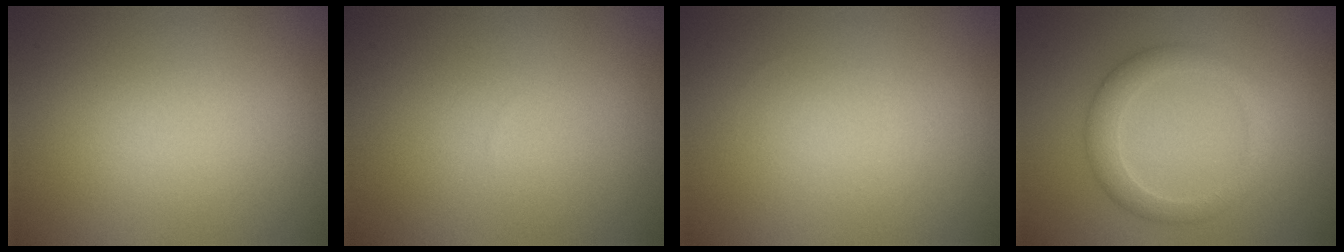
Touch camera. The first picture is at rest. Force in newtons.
{"total": 0.0}
{"total": 0.0}
{"total": 2.7, "press": 2.7, "slide": 0.1}